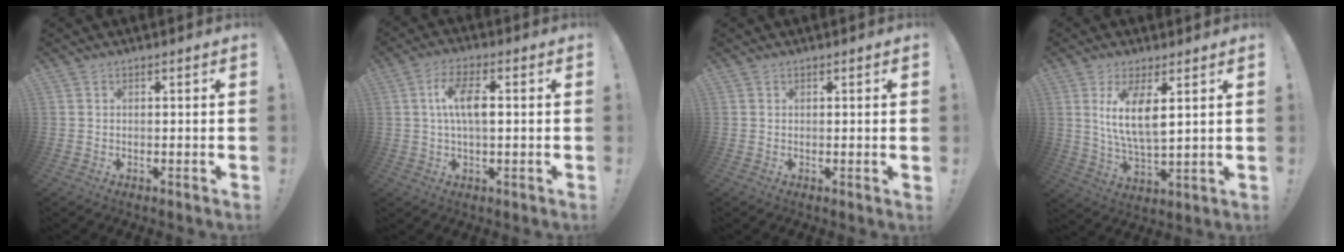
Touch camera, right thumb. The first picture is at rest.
{"total": 8.5, "force": [0.8, 3.3, 7.8], "torque": [-0.138, 0.010, 0.011]}
{"total": 0.7, "force": [0.2, -0.4, 0.5], "torque": [-0.007, -0.002, 0.002]}
{"total": 10.3, "force": [3.9, 3.3, 8.9], "torque": [-0.162, -0.023, 0.064]}